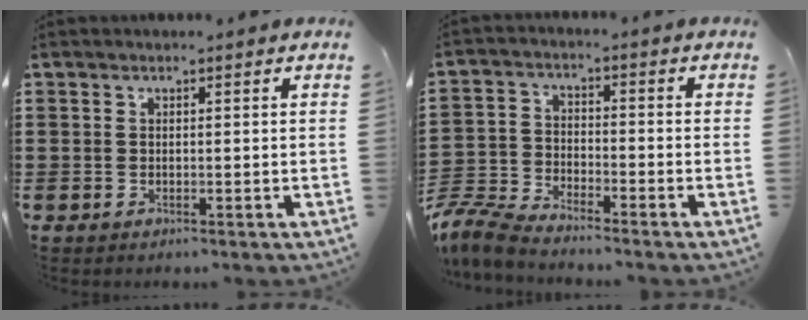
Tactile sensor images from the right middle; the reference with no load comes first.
{"total": 6.6, "force": [-6.3, 0.8, 1.7], "torque": [-0.056, -0.002, -0.130]}